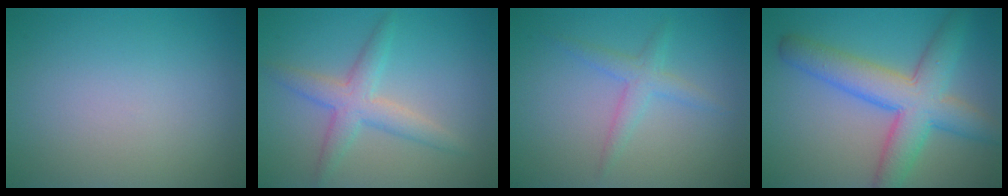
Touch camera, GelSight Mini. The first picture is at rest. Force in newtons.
{"total": 3.5, "press": 3.5, "slide": 0.1}
{"total": 2.0, "press": 2.0, "slide": 0.1}
{"total": 7.4, "press": 7.4, "slide": 0.1}